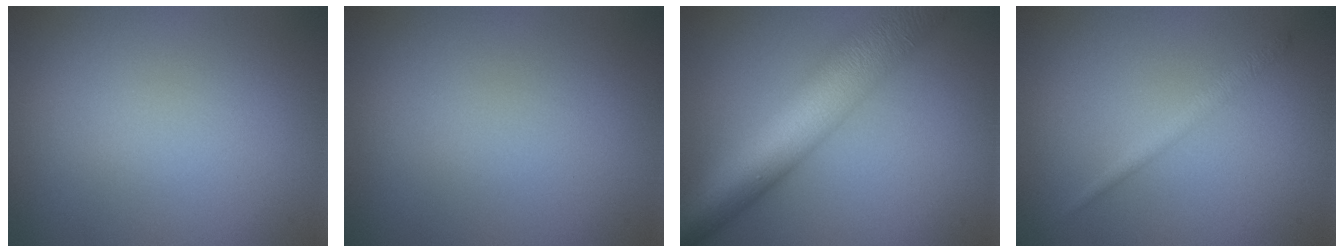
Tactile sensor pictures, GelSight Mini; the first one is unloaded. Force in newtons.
{"total": 0.0}
{"total": 11.0, "press": 11.0, "slide": 0.3}
{"total": 1.4, "press": 1.4, "slide": 0.1}